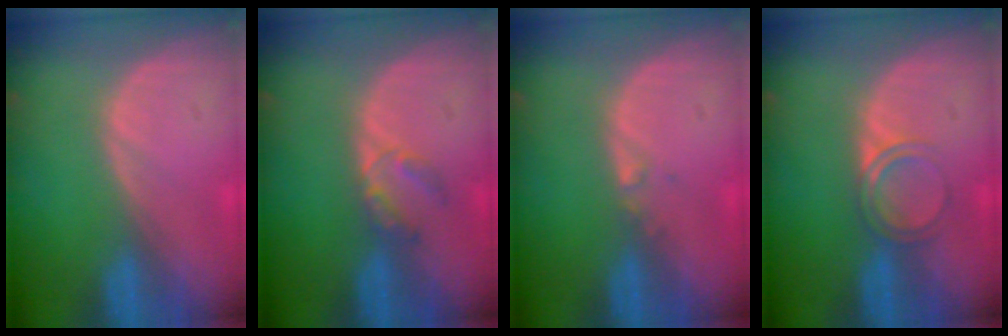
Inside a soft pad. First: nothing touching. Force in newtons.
{"total": 2.8, "press": 2.8, "slide": 0.3}
{"total": 0.7, "press": 0.6, "slide": 0.4}
{"total": 3.0, "press": 3.0, "slide": 0.3}